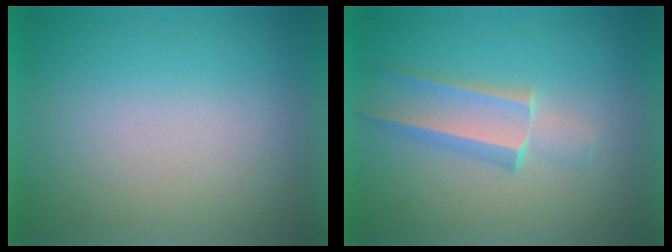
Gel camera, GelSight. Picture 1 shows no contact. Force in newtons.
{"total": 2.2}